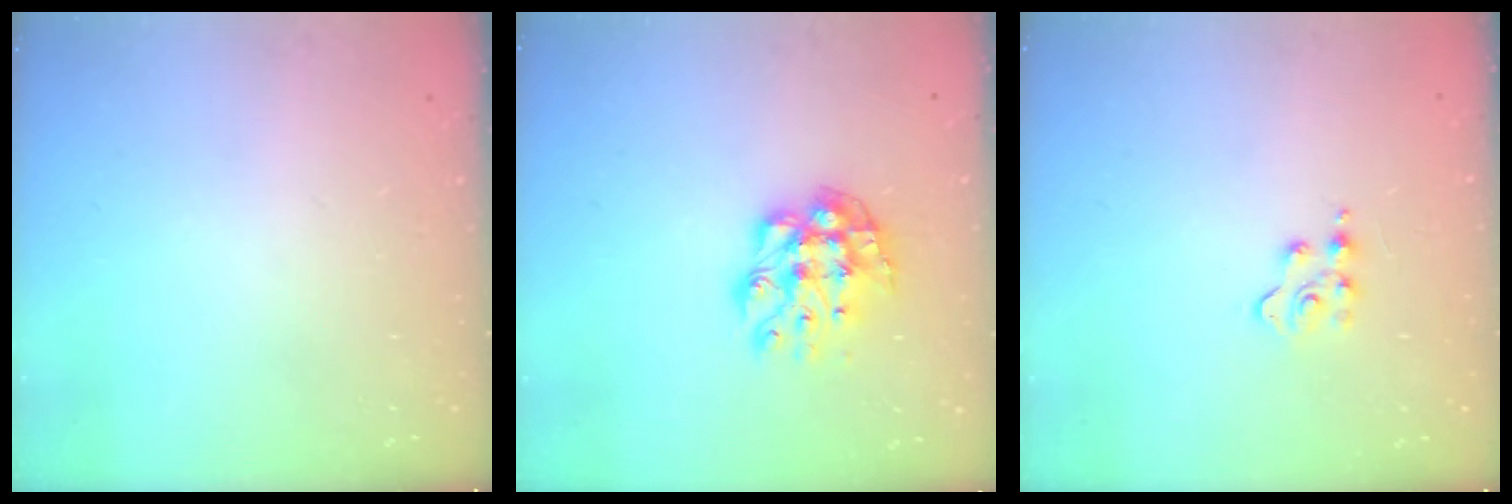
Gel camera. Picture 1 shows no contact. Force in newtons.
{"total": 9.4, "press": 9.4, "slide": 0.7}
{"total": 3.7, "press": 3.6, "slide": 0.6}